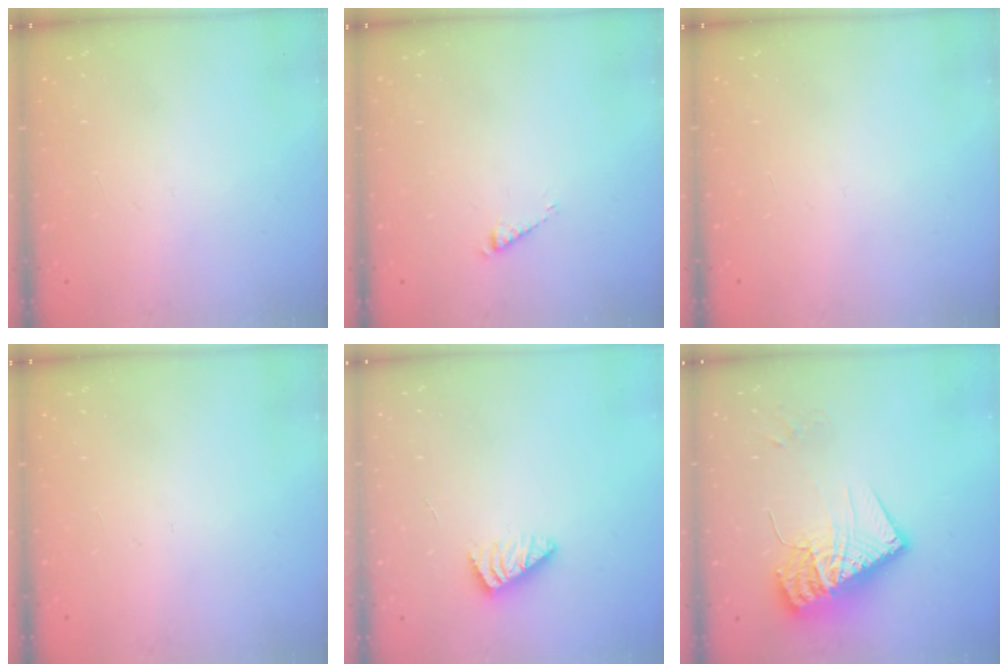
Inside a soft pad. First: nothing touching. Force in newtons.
{"total": 2.6, "press": 2.6, "slide": 0.2}
{"total": 0.0}
{"total": 0.0}
{"total": 2.2, "press": 2.2, "slide": 0.4}
{"total": 18.3, "press": 18.2, "slide": 1.2}